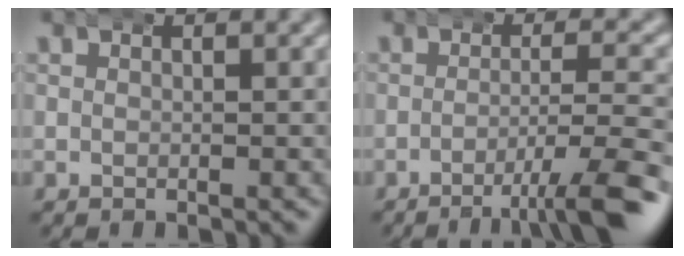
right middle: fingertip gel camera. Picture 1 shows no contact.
{"total": 6.3, "force": [-3.8, 0.6, 5.1], "torque": [-0.069, -0.006, -0.056]}